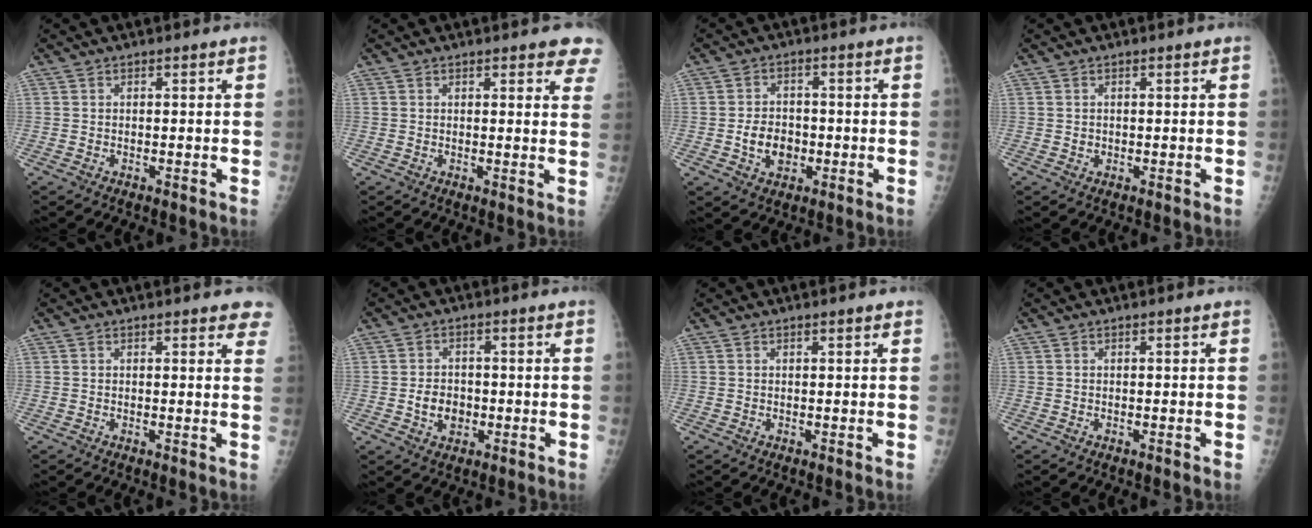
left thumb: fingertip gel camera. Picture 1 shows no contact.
{"total": 5.7, "force": [4.4, 1.8, 3.2], "torque": [-0.005, -0.016, 0.036]}
{"total": 6.1, "force": [-1.4, 4.8, 3.6], "torque": [-0.036, 0.009, -0.022]}
{"total": 0.7, "force": [0.0, 0.7, 0.1], "torque": [0.005, 0.002, 0.002]}
{"total": 3.9, "force": [3.2, 1.3, 1.9], "torque": [0.005, -0.009, 0.023]}
{"total": 4.7, "force": [-1.0, 3.8, 2.6], "torque": [-0.023, 0.007, -0.015]}
{"total": 0.5, "force": [0.4, 0.1, 0.4], "torque": [-0.006, -0.001, 0.004]}
{"total": 0.0}